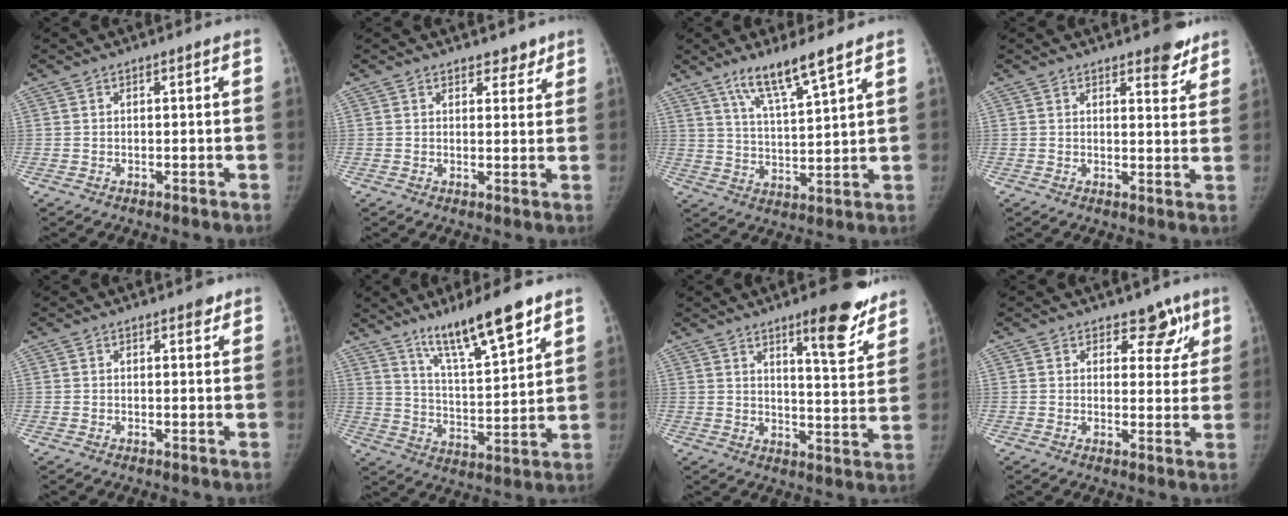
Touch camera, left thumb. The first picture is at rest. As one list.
[{"total": 3.1, "force": [2.5, 1.7, 1.0], "torque": [0.010, -0.015, 0.033]}, {"total": 10.0, "force": [6.9, 1.3, 7.1], "torque": [-0.125, -0.039, 0.131]}, {"total": 5.3, "force": [3.9, 2.2, 2.8], "torque": [-0.008, -0.025, 0.050]}, {"total": 1.6, "force": [1.1, 0.8, 0.8], "torque": [0.000, -0.005, 0.010]}, {"total": 15.2, "force": [10.3, 2.8, 10.8], "torque": [-0.167, -0.058, 0.182]}, {"total": 12.7, "force": [8.6, 3.2, 8.8], "torque": [-0.084, -0.058, 0.121]}, {"total": 5.9, "force": [3.8, 3.7, 2.6], "torque": [0.012, -0.017, 0.046]}]